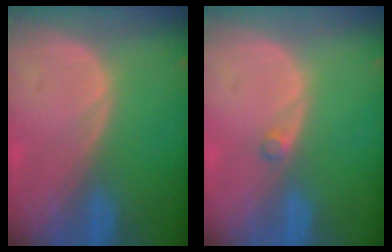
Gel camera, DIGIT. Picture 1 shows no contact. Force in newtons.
{"total": 0.9, "press": 0.9, "slide": 0.2}